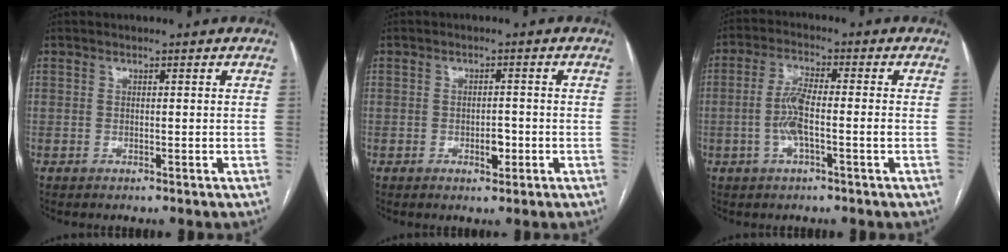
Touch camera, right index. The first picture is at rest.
{"total": 2.4, "force": [-0.9, 1.1, 1.9], "torque": [-0.030, 0.003, -0.011]}
{"total": 5.8, "force": [-1.3, 0.9, 5.6], "torque": [-0.122, 0.009, -0.028]}